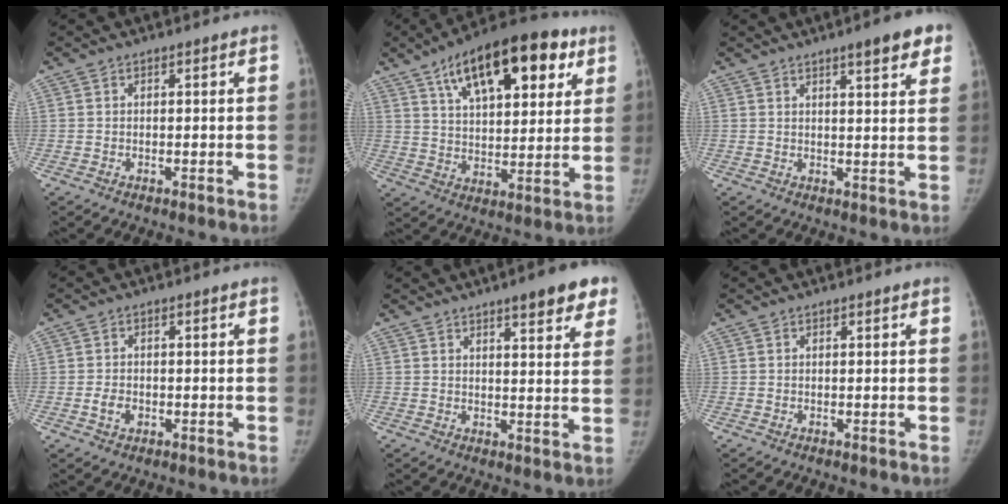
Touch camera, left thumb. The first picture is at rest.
{"total": 21.7, "force": [10.7, 9.8, 16.2], "torque": [-0.217, -0.015, 0.171]}
{"total": 7.5, "force": [4.5, 1.6, 5.7], "torque": [-0.059, -0.017, 0.057]}
{"total": 2.9, "force": [-1.0, 2.2, 1.7], "torque": [-0.026, 0.008, -0.016]}
{"total": 9.7, "force": [6.1, 2.4, 7.1], "torque": [-0.063, -0.023, 0.073]}
{"total": 0.0}